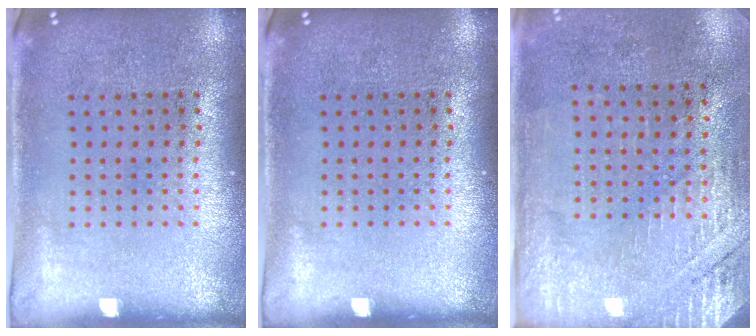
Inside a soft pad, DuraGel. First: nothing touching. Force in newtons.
{"total": 0.0}
{"total": 2.7, "press": 2.5, "slide": 1.1}